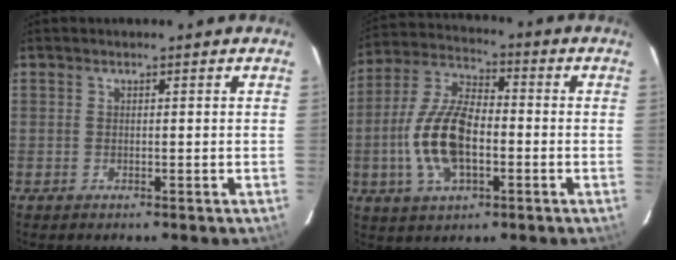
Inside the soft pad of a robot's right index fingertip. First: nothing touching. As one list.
[{"total": 14.1, "force": [-3.0, 6.7, 12.1], "torque": [-0.258, 0.006, -0.057]}]